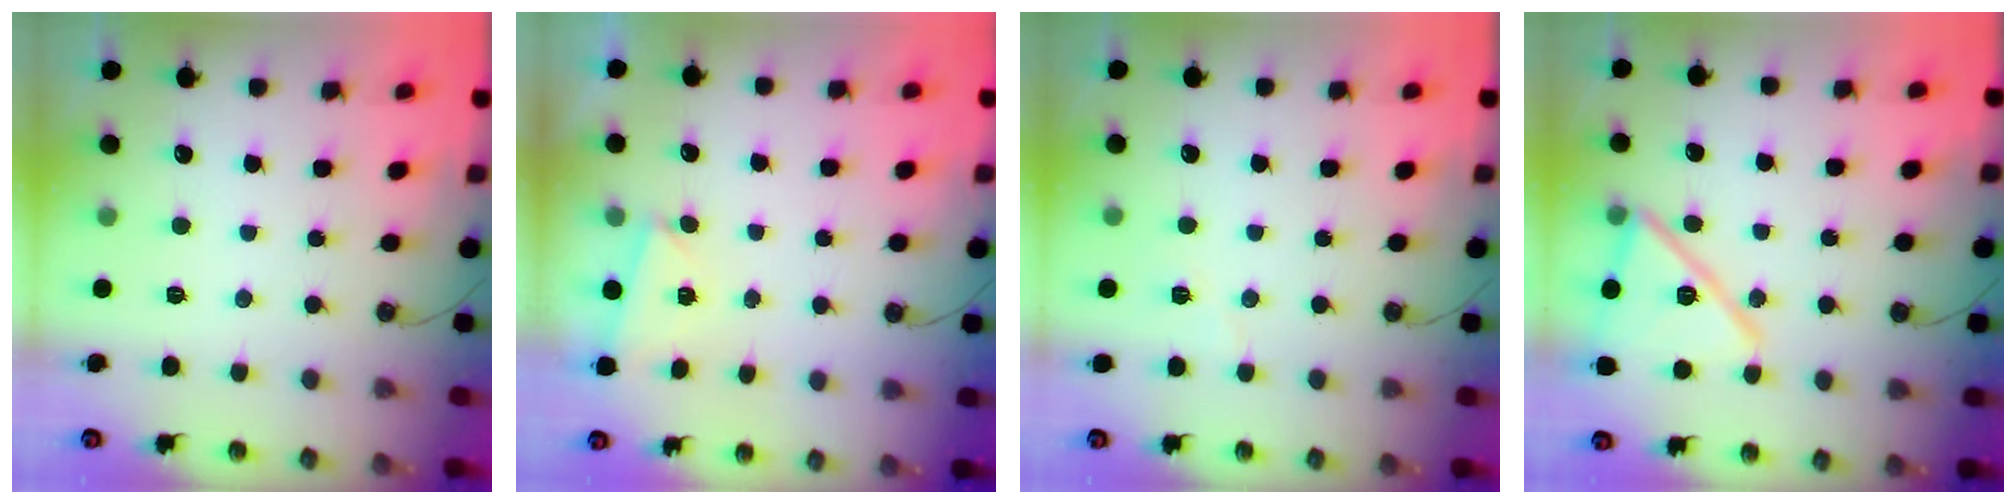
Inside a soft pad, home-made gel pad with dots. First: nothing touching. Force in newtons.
{"total": 2.9, "press": 0.8, "slide": 2.7}
{"total": 4.6, "press": 4.2, "slide": 2.0}
{"total": 16.4, "press": 15.9, "slide": 4.1}